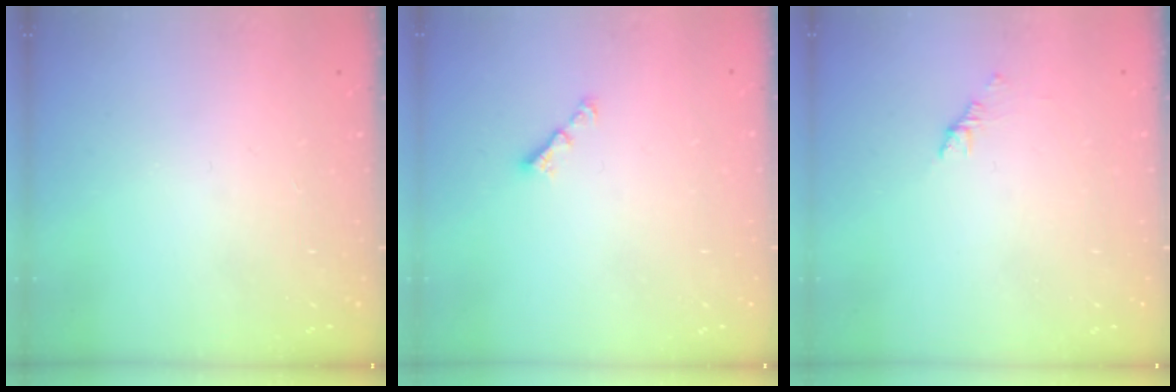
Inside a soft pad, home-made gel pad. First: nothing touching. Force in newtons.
{"total": 2.8, "press": 2.7, "slide": 0.5}
{"total": 1.1, "press": 1.0, "slide": 0.5}